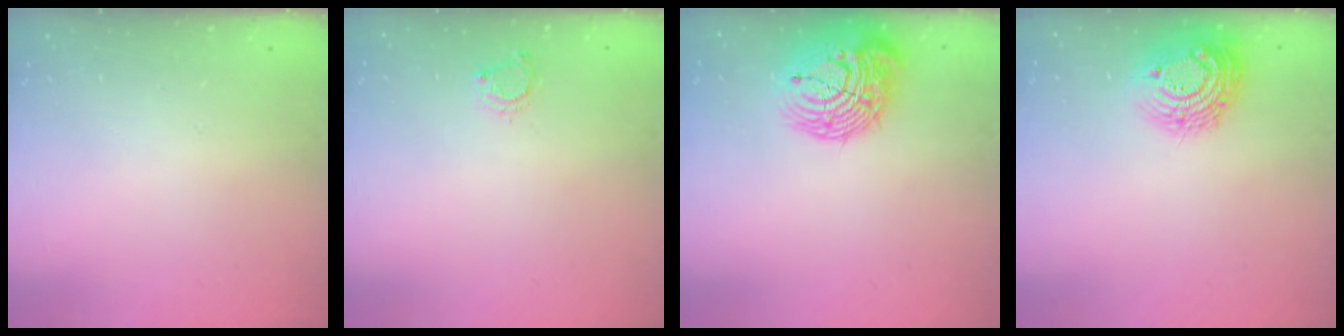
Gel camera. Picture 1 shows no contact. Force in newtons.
{"total": 4.6, "press": 4.6, "slide": 0.5}
{"total": 16.1, "press": 15.9, "slide": 2.6}
{"total": 14.2, "press": 14.2, "slide": 1.0}